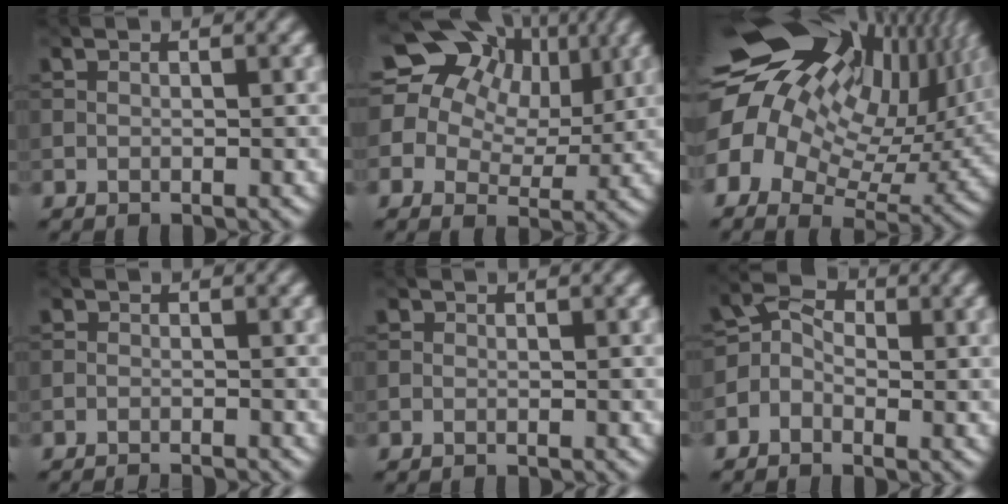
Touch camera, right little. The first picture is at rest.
{"total": 14.6, "force": [6.1, 10.7, 7.7], "torque": [-0.139, 0.042, 0.102]}
{"total": 20.4, "force": [6.6, 12.9, 14.3], "torque": [-0.268, 0.026, 0.129]}
{"total": 2.2, "force": [-2.2, 0.1, 0.2], "torque": [0.005, -0.006, -0.028]}
{"total": 1.0, "force": [-1.0, 0.1, -0.3], "torque": [0.010, -0.008, -0.014]}
{"total": 2.9, "force": [-1.5, 2.2, 1.1], "torque": [-0.008, 0.012, -0.032]}